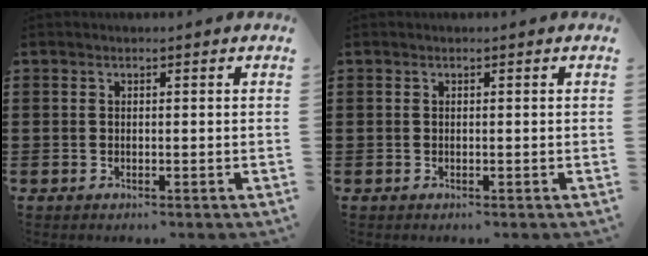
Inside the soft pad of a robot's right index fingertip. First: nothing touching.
{"total": 0.0}